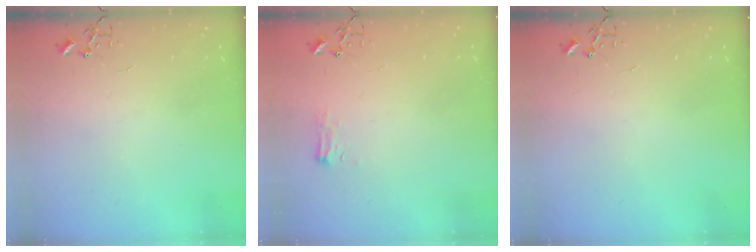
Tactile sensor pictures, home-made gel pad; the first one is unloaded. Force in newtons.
{"total": 7.3, "press": 7.2, "slide": 0.9}
{"total": 0.0}